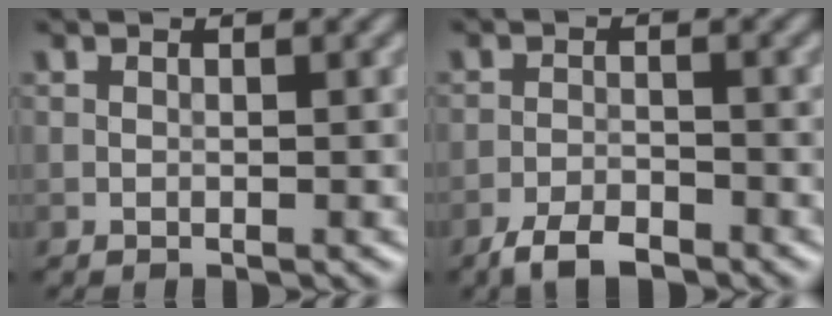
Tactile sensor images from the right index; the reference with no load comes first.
{"total": 3.4, "force": [-2.7, 1.1, 1.7], "torque": [-0.030, 0.000, -0.055]}